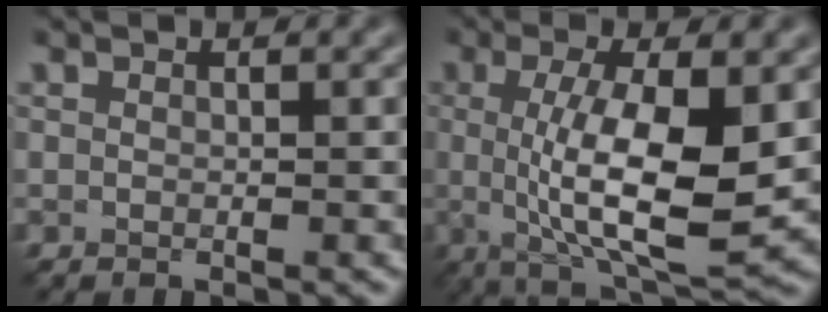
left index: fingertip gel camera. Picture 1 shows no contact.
{"total": 9.2, "force": [-0.1, 2.7, 8.8], "torque": [-0.146, -0.012, 0.006]}